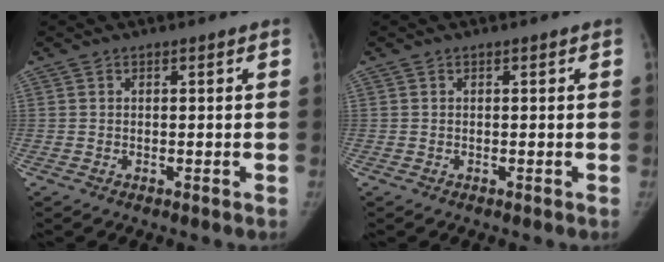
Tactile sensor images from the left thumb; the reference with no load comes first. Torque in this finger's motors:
{"motor_torque": [-0.03, 0.03, 0.27, -0.16, 0.00]}